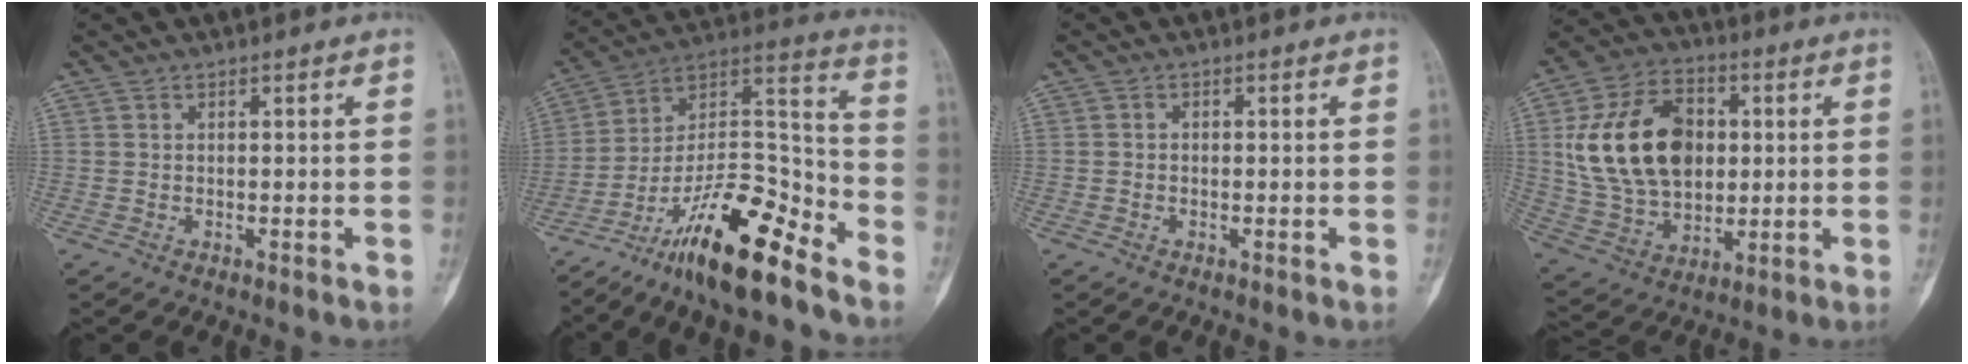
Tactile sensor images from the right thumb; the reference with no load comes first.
{"total": 20.4, "force": [-14.2, 5.4, 13.6], "torque": [-0.222, 0.103, -0.245]}
{"total": 0.5, "force": [-0.2, 0.5, 0.1], "torque": [0.005, 0.003, -0.008]}
{"total": 20.5, "force": [3.1, 14.1, 14.6], "torque": [-0.243, 0.007, 0.065]}